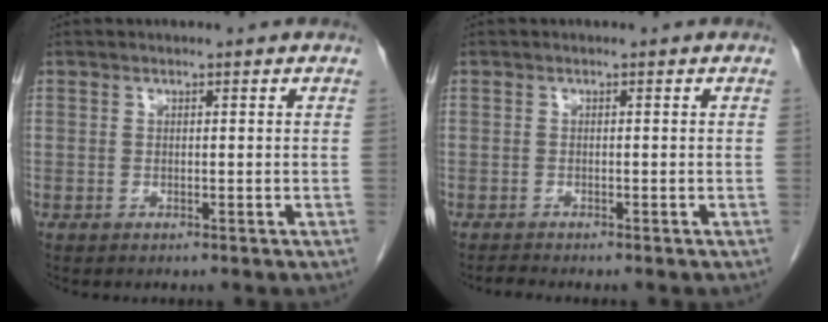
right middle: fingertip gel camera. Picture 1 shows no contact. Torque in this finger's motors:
{"motor_torque": [0.36, -0.16, -0.04, -0.01]}